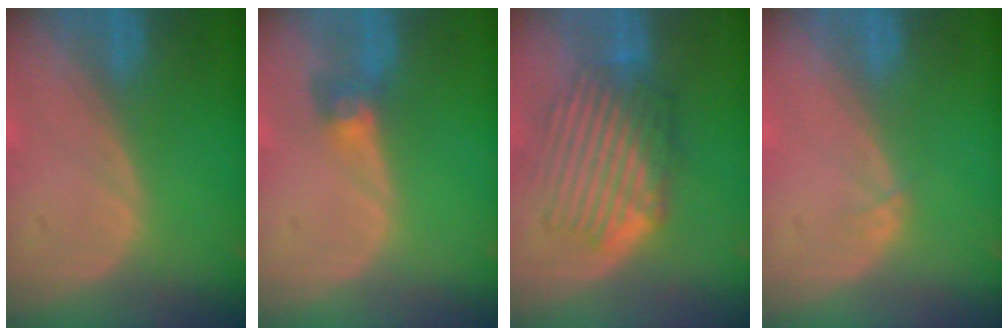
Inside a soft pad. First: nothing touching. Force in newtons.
{"total": 3.1, "press": 2.7, "slide": 1.5}
{"total": 8.4, "press": 8.0, "slide": 2.5}
{"total": 0.7, "press": 0.6, "slide": 0.3}